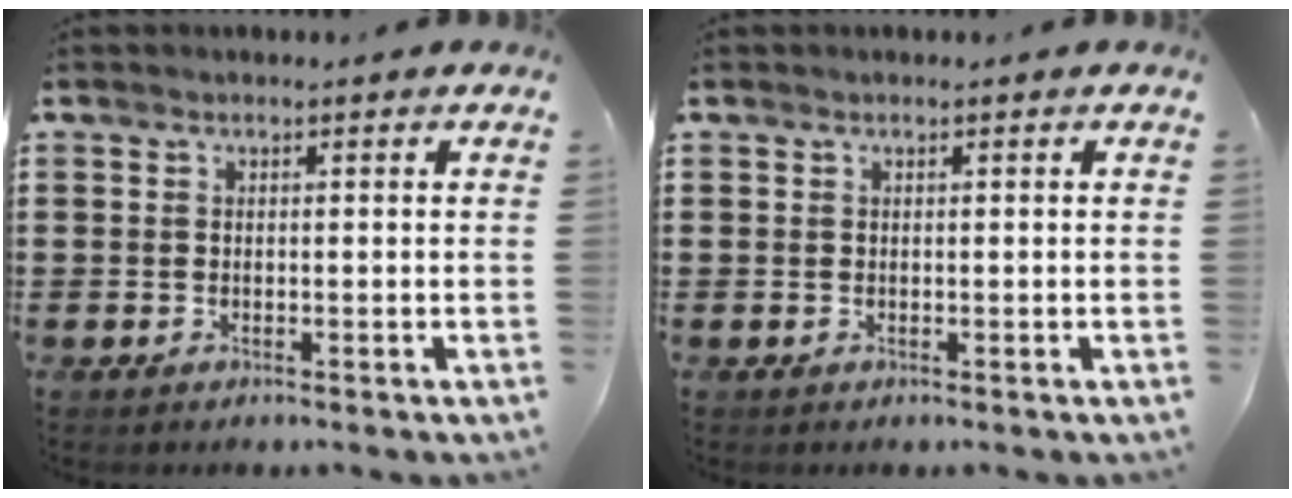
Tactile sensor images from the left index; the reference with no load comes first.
{"total": 0.0}